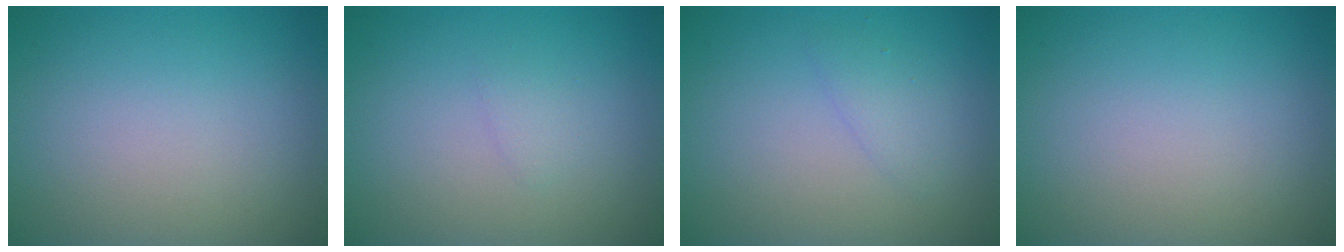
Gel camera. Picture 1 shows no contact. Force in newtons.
{"total": 0.8, "press": 0.8, "slide": 0.1}
{"total": 1.4, "press": 1.4, "slide": 0.2}
{"total": 0.0}